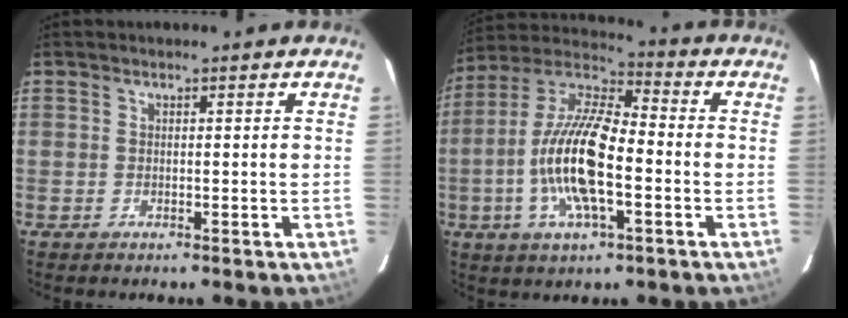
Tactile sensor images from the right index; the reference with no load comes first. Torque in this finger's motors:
{"motor_torque": [2.14, 0.00, 1.06, 0.21]}